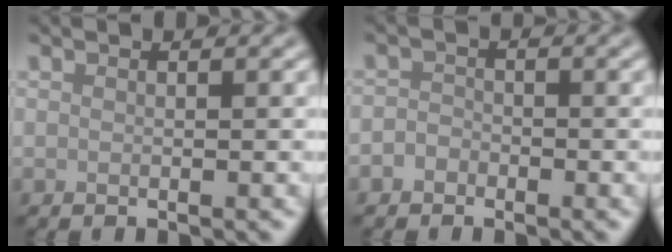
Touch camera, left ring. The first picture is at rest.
{"total": 1.3, "force": [-0.8, 1.0, 0.2], "torque": [-0.001, 0.004, -0.018]}